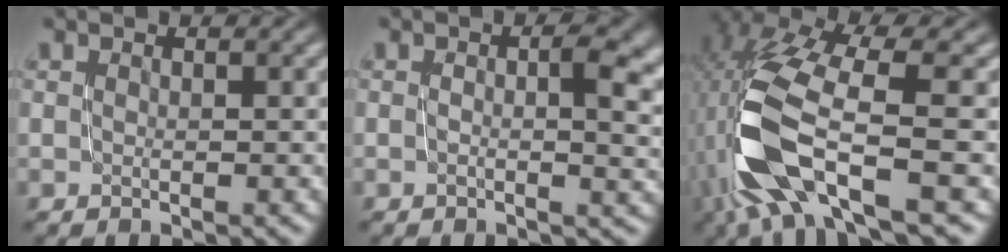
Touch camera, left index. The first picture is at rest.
{"total": 5.4, "force": [0.5, 2.2, 4.9], "torque": [-0.059, 0.004, 0.004]}
{"total": 10.7, "force": [-2.9, 3.7, 9.6], "torque": [-0.212, 0.003, -0.057]}